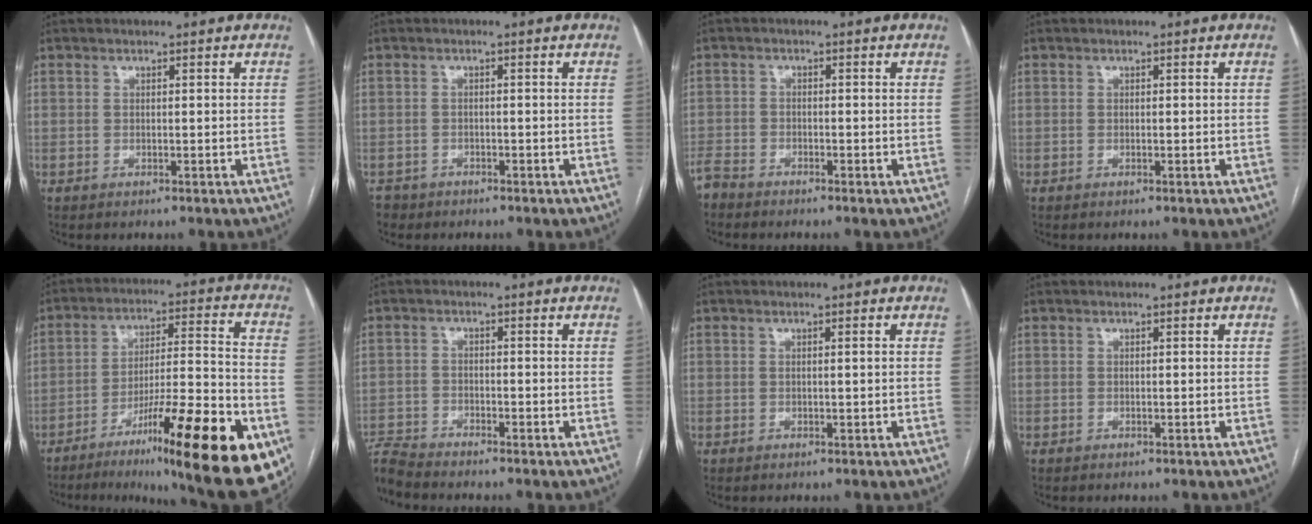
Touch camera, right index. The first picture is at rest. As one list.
[{"total": 2.4, "force": [-2.0, 1.4, -0.2], "torque": [-0.002, 0.002, -0.036]}, {"total": 2.4, "force": [-2.3, 0.5, 0.2], "torque": [0.001, -0.005, -0.047]}, {"total": 0.0}, {"total": 24.3, "force": [-12.9, 2.4, 20.4], "torque": [-0.218, -0.002, -0.197]}, {"total": 4.3, "force": [-4.3, -0.5, 0.2], "torque": [-0.005, -0.012, -0.083]}, {"total": 0.7, "force": [0.1, -0.1, 0.6], "torque": [-0.010, 0.000, 0.001]}, {"total": 0.0}]